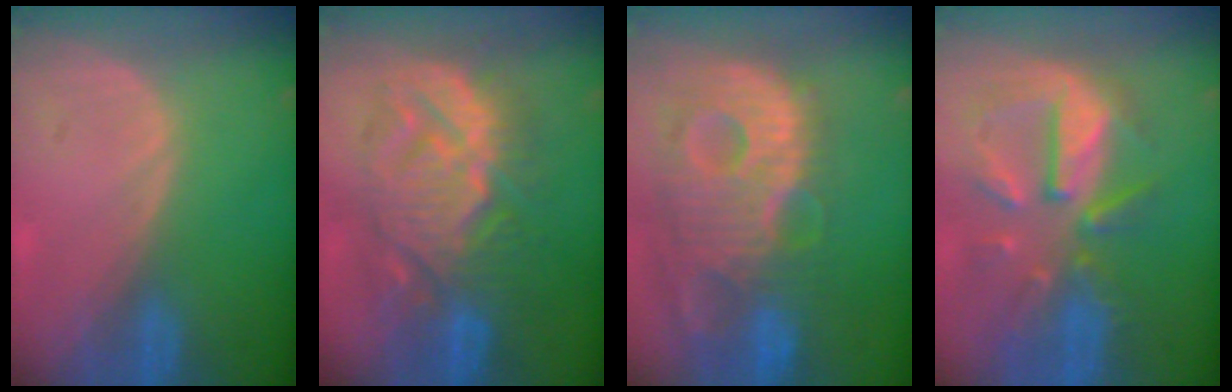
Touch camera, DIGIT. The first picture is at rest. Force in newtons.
{"total": 11.5, "press": 11.5, "slide": 1.0}
{"total": 13.8, "press": 12.0, "slide": 6.8}
{"total": 10.2, "press": 9.3, "slide": 4.2}